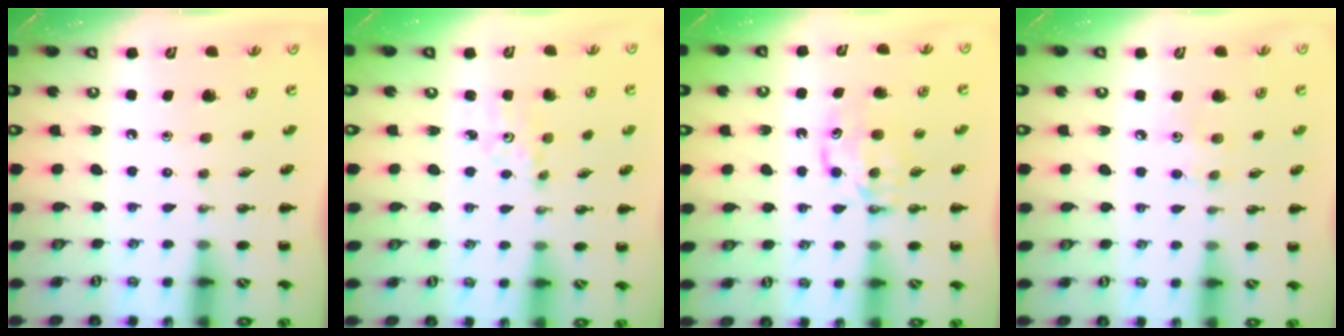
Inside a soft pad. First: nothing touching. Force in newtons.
{"total": 2.1, "press": 2.0, "slide": 0.7}
{"total": 6.2, "press": 6.2, "slide": 0.7}
{"total": 4.0, "press": 3.9, "slide": 0.8}